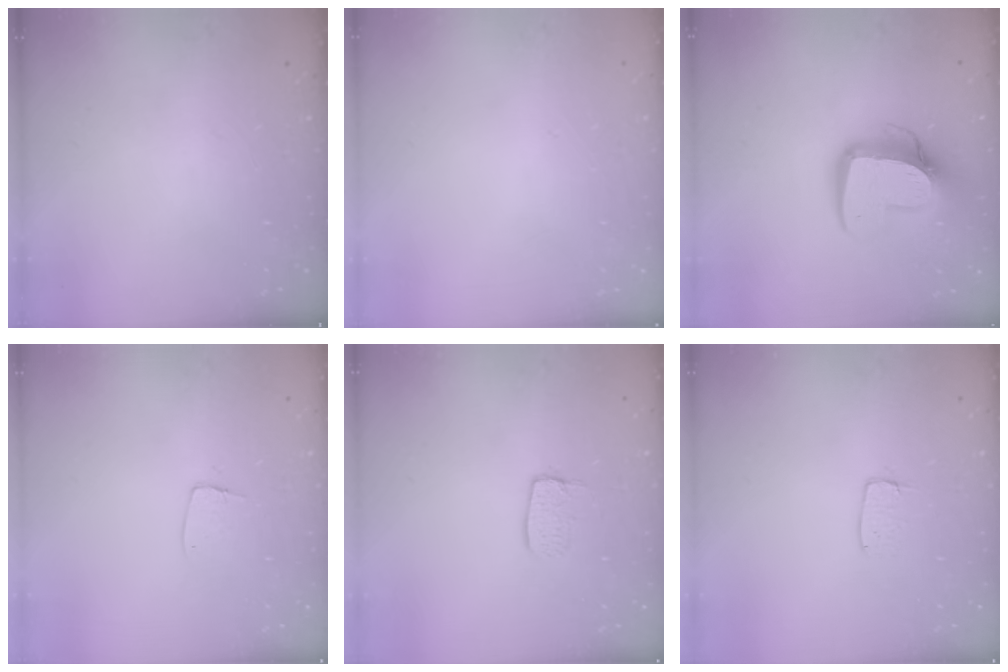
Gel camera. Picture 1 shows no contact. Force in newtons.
{"total": 0.0}
{"total": 14.6, "press": 14.6, "slide": 1.4}
{"total": 5.2, "press": 5.2, "slide": 0.3}
{"total": 7.0, "press": 7.0, "slide": 0.5}
{"total": 3.9, "press": 3.9, "slide": 0.3}